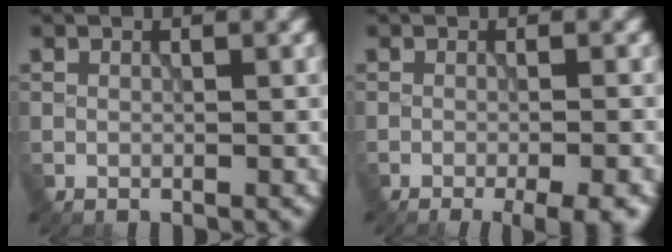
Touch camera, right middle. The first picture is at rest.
{"total": 4.8, "force": [-3.1, 0.8, 3.5], "torque": [-0.040, 0.001, -0.037]}